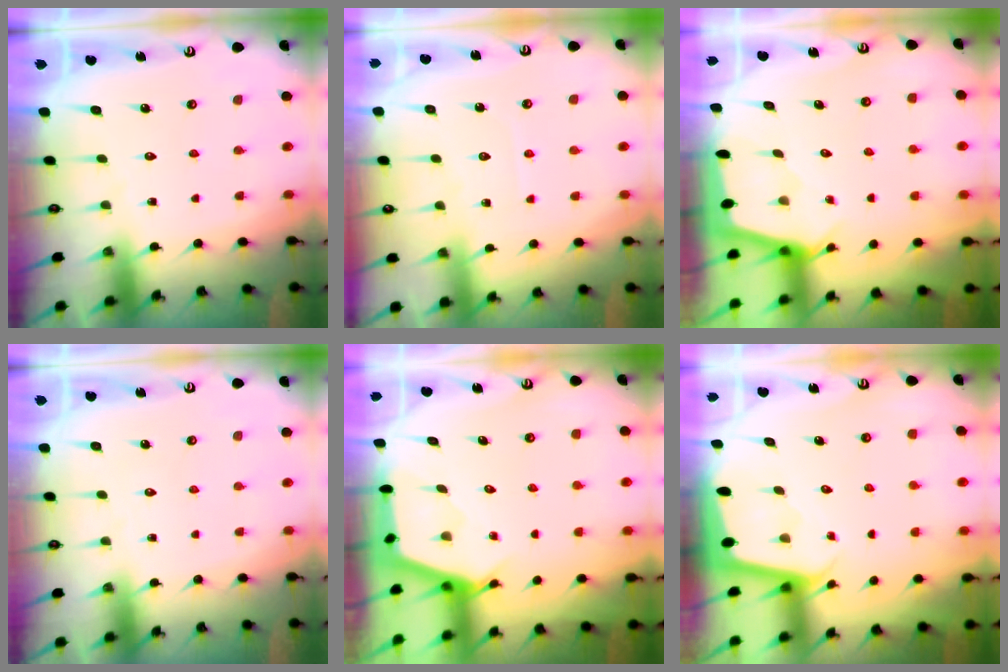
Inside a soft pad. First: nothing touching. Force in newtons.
{"total": 3.0, "press": 2.9, "slide": 0.4}
{"total": 2.2, "press": 2.2, "slide": 0.3}
{"total": 0.0}
{"total": 2.6, "press": 2.6, "slide": 0.3}
{"total": 2.0, "press": 2.0, "slide": 0.1}